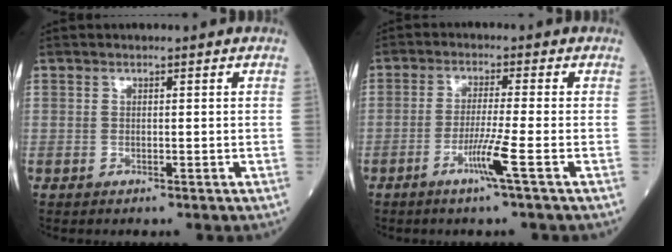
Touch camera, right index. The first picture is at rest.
{"total": 4.9, "force": [-2.3, -1.3, 4.2], "torque": [-0.083, -0.012, -0.049]}